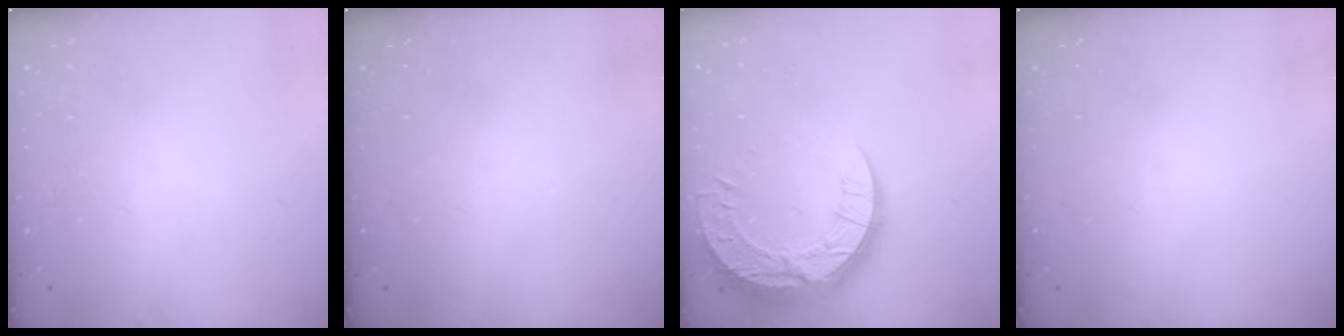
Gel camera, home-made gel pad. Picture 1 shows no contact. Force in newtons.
{"total": 0.0}
{"total": 16.3, "press": 16.3, "slide": 1.4}
{"total": 0.0}